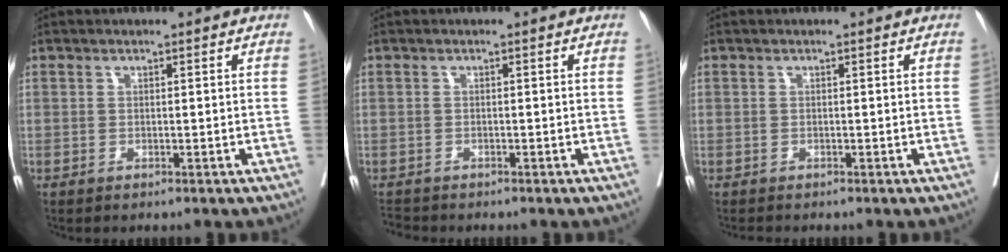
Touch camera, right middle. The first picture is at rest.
{"total": 1.7, "force": [-1.7, 0.2, -0.1], "torque": [-0.004, -0.011, -0.030]}
{"total": 0.8, "force": [-0.8, 0.0, 0.1], "torque": [-0.012, -0.006, -0.015]}